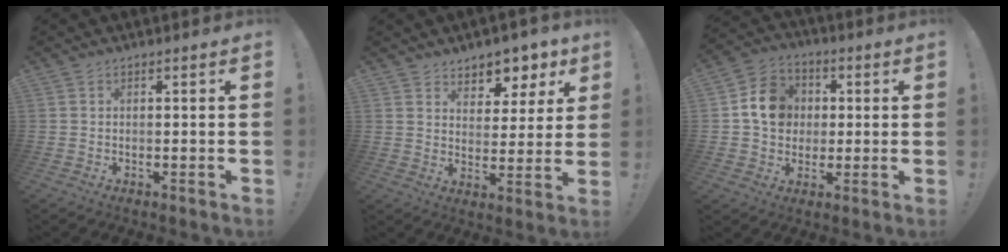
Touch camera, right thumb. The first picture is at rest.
{"total": 7.0, "force": [5.3, 4.4, 1.1], "torque": [0.004, -0.057, 0.099]}
{"total": 11.4, "force": [1.6, 10.2, 4.8], "torque": [-0.055, 0.009, 0.036]}